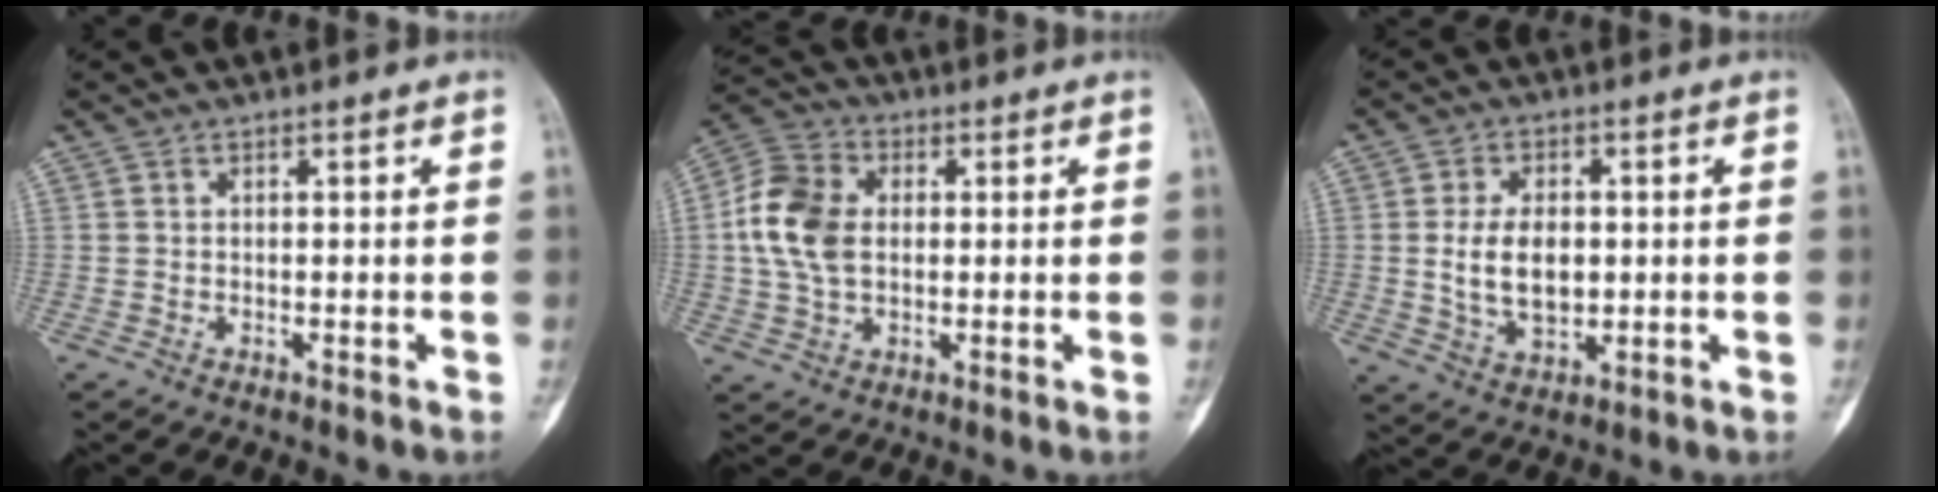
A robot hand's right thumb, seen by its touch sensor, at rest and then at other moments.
{"total": 11.3, "force": [0.8, 7.8, 8.2], "torque": [-0.162, 0.017, 0.012]}
{"total": 8.8, "force": [0.2, 5.4, 7.0], "torque": [-0.112, -0.005, 0.010]}